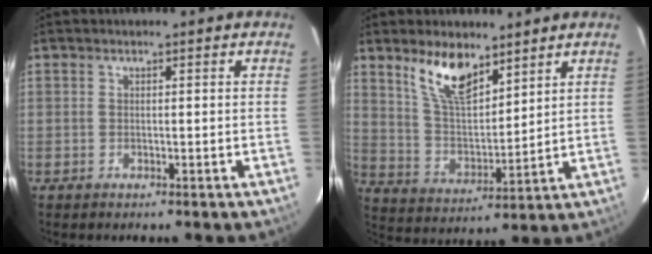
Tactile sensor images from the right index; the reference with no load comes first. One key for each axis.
{"total": 11.0, "fx": 7.5, "fy": 4.2, "fz": 6.8, "tx": -0.123, "ty": 0.002, "tz": 0.150}